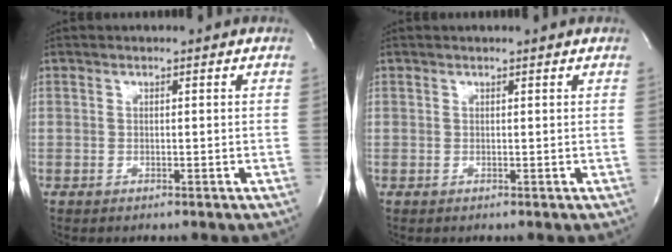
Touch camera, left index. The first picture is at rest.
{"total": 1.1, "force": [1.1, -0.2, 0.4], "torque": [-0.012, 0.003, 0.016]}